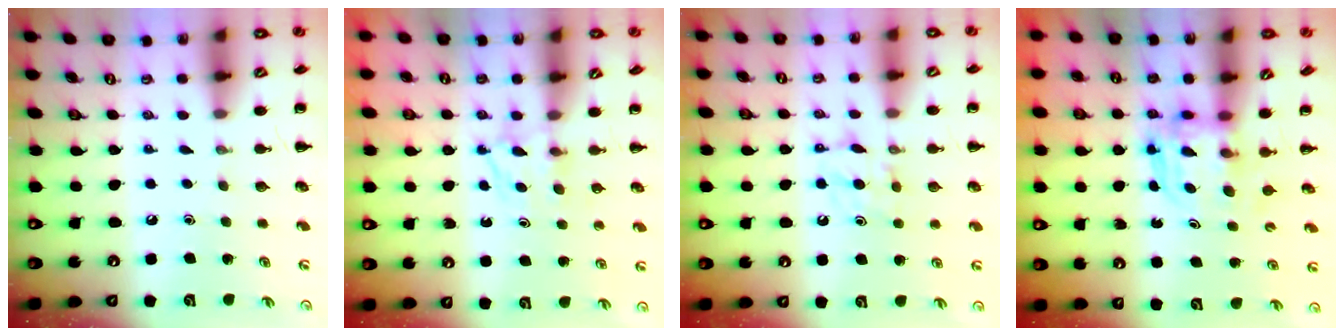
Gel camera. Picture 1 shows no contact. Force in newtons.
{"total": 3.3, "press": 3.1, "slide": 1.2}
{"total": 6.2, "press": 5.9, "slide": 1.9}
{"total": 3.8, "press": 3.7, "slide": 0.3}